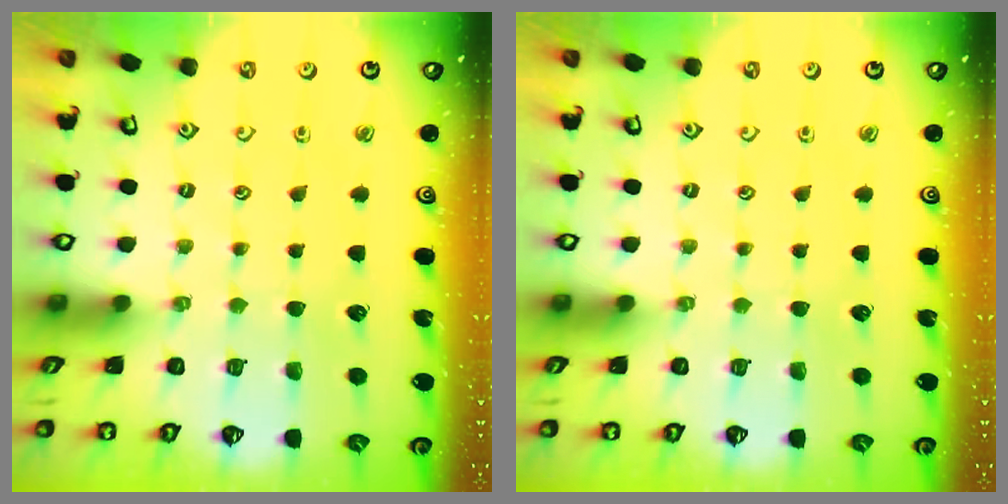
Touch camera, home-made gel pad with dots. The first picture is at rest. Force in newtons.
{"total": 0.0}